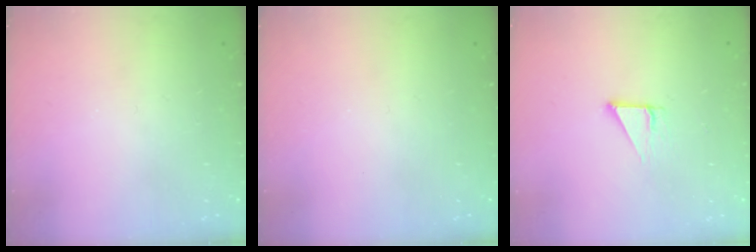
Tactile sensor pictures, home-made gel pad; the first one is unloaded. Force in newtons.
{"total": 0.0}
{"total": 3.1, "press": 2.4, "slide": 1.9}